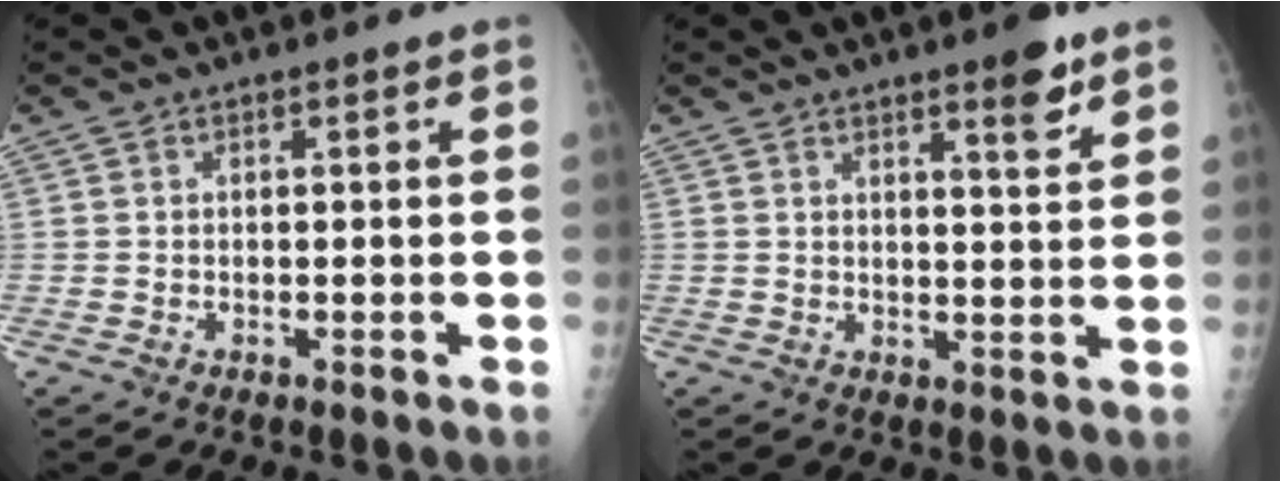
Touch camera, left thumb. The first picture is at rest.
{"total": 5.4, "force": [3.6, 1.0, 3.9], "torque": [-0.046, -0.024, 0.048]}